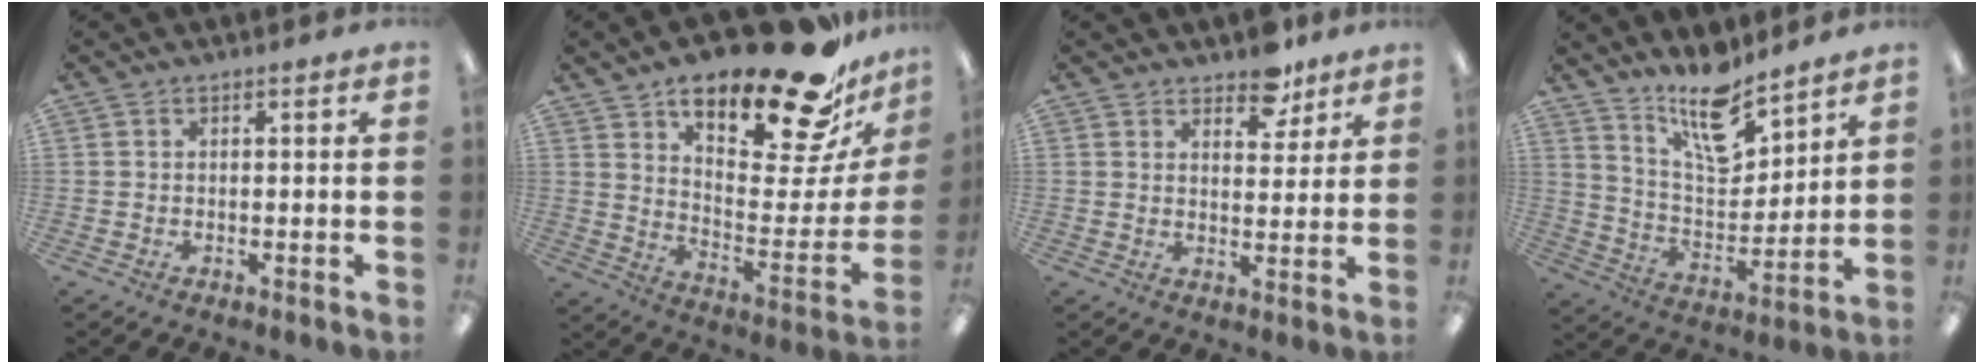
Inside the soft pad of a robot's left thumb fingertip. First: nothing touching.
{"total": 23.8, "force": [18.4, 7.0, 13.4], "torque": [-0.182, -0.128, 0.298]}
{"total": 6.8, "force": [5.6, 3.2, 2.4], "torque": [-0.013, -0.037, 0.096]}
{"total": 14.9, "force": [11.7, 5.2, 7.5], "torque": [-0.126, -0.075, 0.204]}